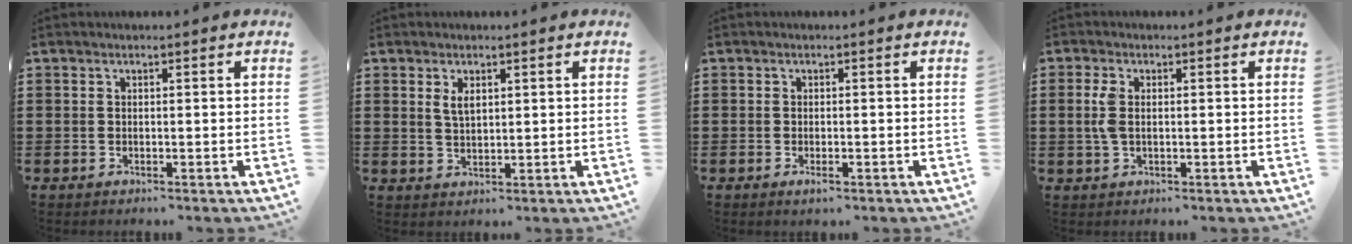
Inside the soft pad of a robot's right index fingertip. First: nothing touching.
{"total": 2.3, "force": [1.1, 1.1, 1.7], "torque": [-0.036, 0.003, 0.020]}
{"total": 0.9, "force": [-0.4, 0.2, 0.8], "torque": [-0.017, -0.006, -0.005]}
{"total": 3.4, "force": [0.3, 1.7, 2.9], "torque": [-0.076, 0.000, -0.001]}